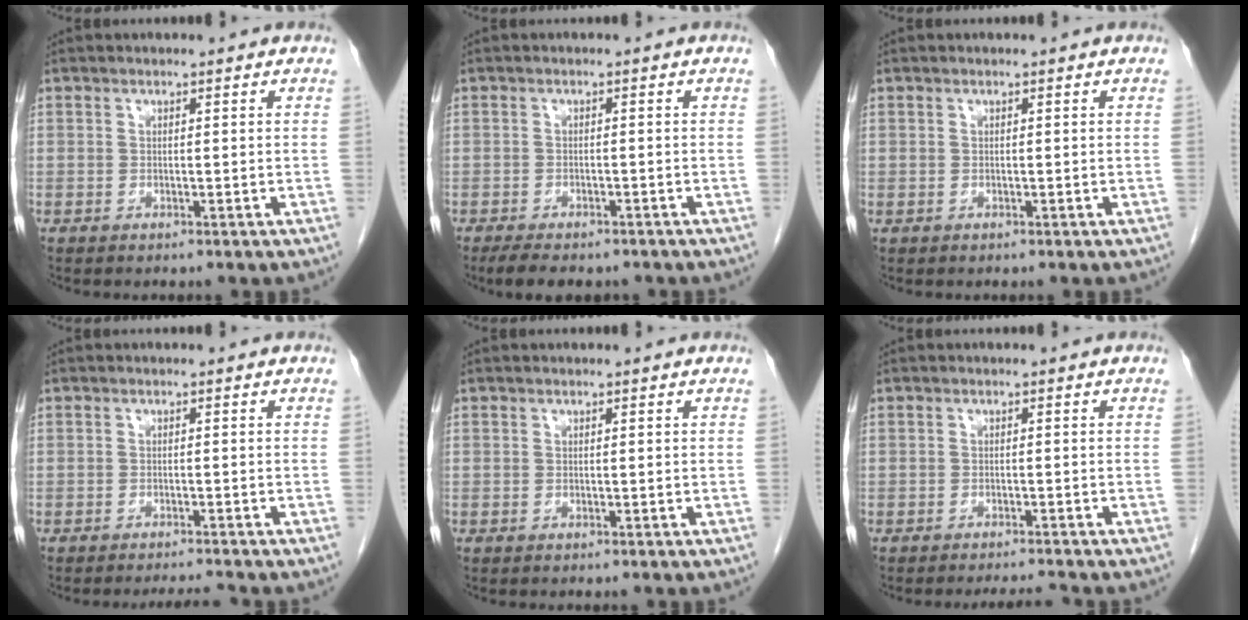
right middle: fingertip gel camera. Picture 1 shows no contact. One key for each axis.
{"total": 6.6, "fx": -5.3, "fy": 2.3, "fz": 3.1, "tx": -0.047, "ty": -0.010, "tz": -0.073}
{"total": 0.0}
{"total": 2.3, "fx": -2.1, "fy": -1.0, "fz": 0.2, "tx": -0.007, "ty": -0.013, "tz": -0.031}
{"total": 0.0}
{"total": 2.4, "fx": -2.1, "fy": -0.9, "fz": 0.3, "tx": -0.007, "ty": -0.013, "tz": -0.032}